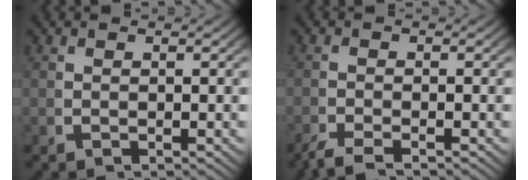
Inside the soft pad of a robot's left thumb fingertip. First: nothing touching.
{"total": 2.4, "force": [-2.2, 0.5, 0.8], "torque": [-0.013, -0.010, -0.039]}